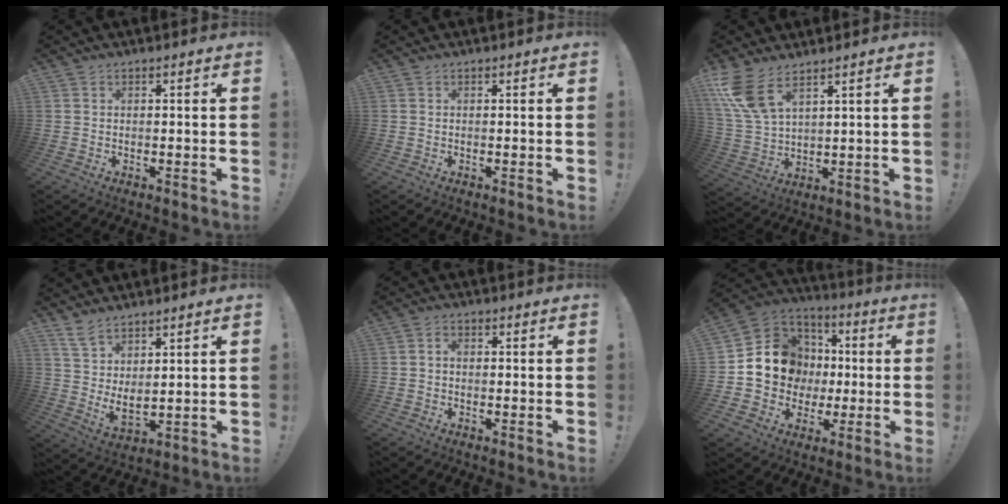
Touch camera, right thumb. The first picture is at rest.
{"total": 0.0}
{"total": 10.4, "force": [7.1, 4.2, 6.3], "torque": [-0.136, -0.030, 0.139]}
{"total": 7.1, "force": [5.6, 1.6, 4.0], "torque": [-0.076, -0.037, 0.106]}
{"total": 1.3, "force": [-0.4, 0.8, 0.9], "torque": [-0.019, 0.005, -0.008]}
{"total": 15.3, "force": [0.7, 14.0, 6.0], "torque": [-0.068, 0.006, 0.042]}